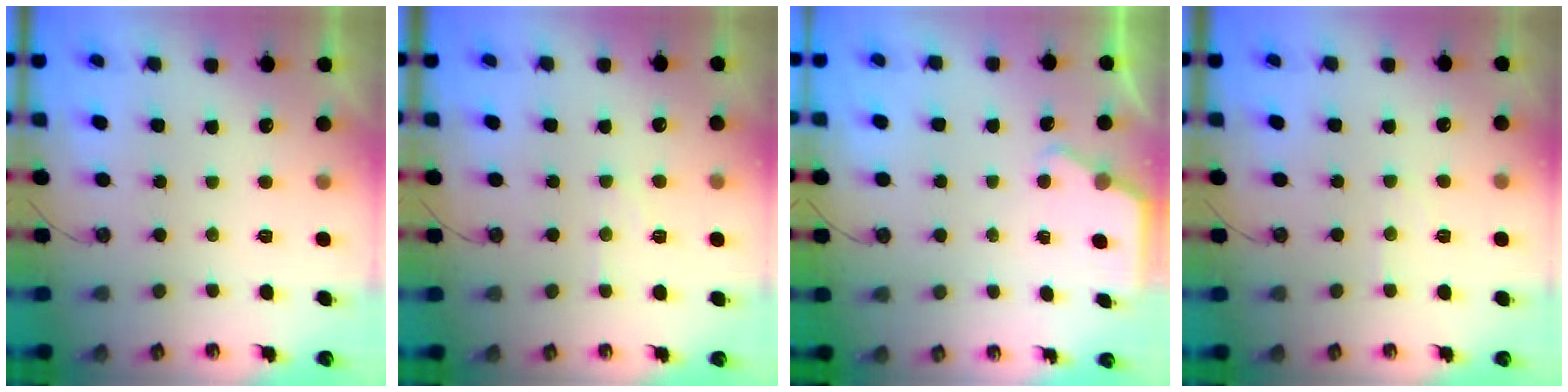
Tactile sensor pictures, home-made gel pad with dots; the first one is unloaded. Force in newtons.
{"total": 7.1, "press": 7.1, "slide": 0.6}
{"total": 2.7, "press": 2.7, "slide": 0.2}
{"total": 4.0, "press": 3.9, "slide": 0.6}